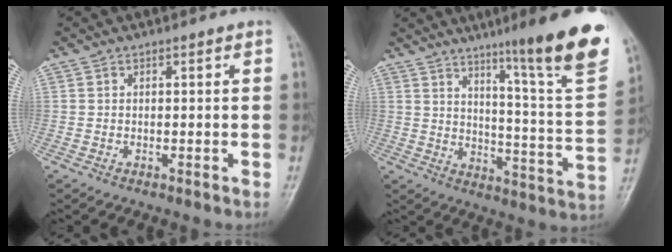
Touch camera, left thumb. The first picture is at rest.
{"total": 19.3, "force": [12.2, 1.4, 14.9], "torque": [-0.173, -0.077, 0.177]}